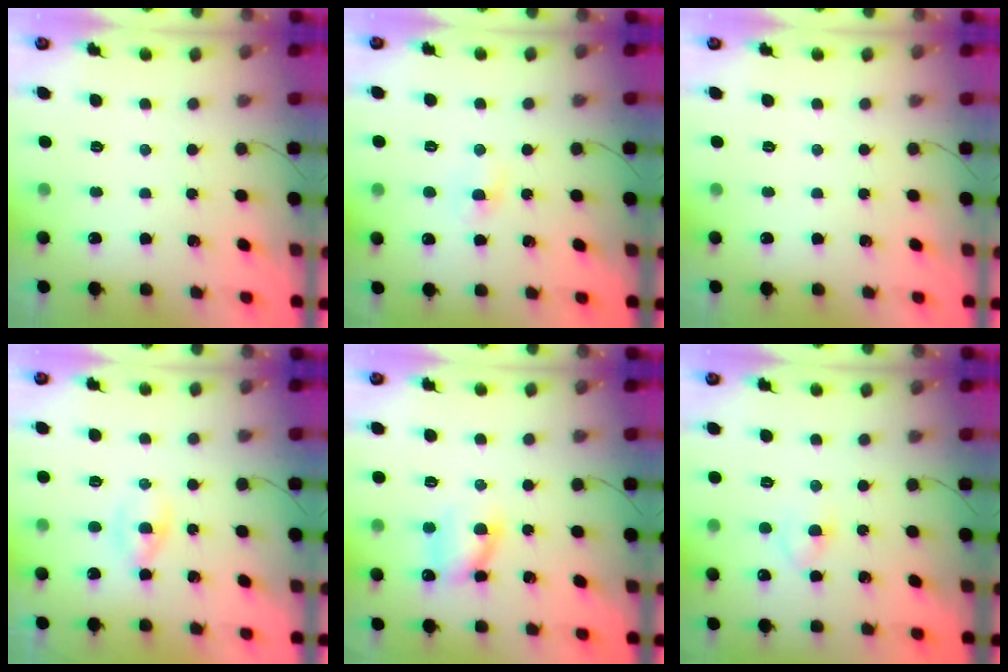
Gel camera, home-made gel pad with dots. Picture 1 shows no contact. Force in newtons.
{"total": 1.4, "press": 1.1, "slide": 0.8}
{"total": 0.0}
{"total": 1.5, "press": 1.3, "slide": 0.8}
{"total": 8.7, "press": 8.7, "slide": 0.7}
{"total": 2.5, "press": 2.3, "slide": 1.0}